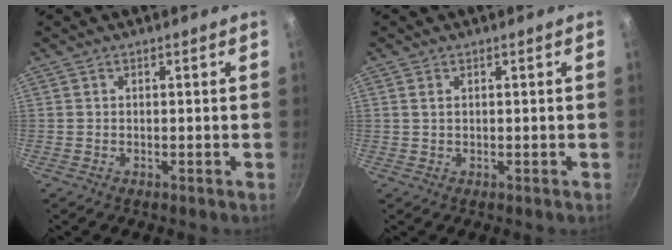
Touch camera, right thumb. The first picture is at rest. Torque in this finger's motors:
{"motor_torque": [-0.33, -0.30, 0.30, 0.25, 0.01]}